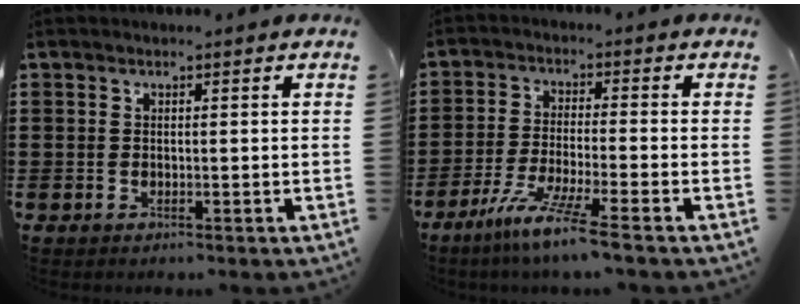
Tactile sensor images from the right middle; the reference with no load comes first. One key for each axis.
{"total": 7.1, "fx": -5.4, "fy": -0.5, "fz": 4.5, "tx": -0.091, "ty": -0.019, "tz": -0.101}